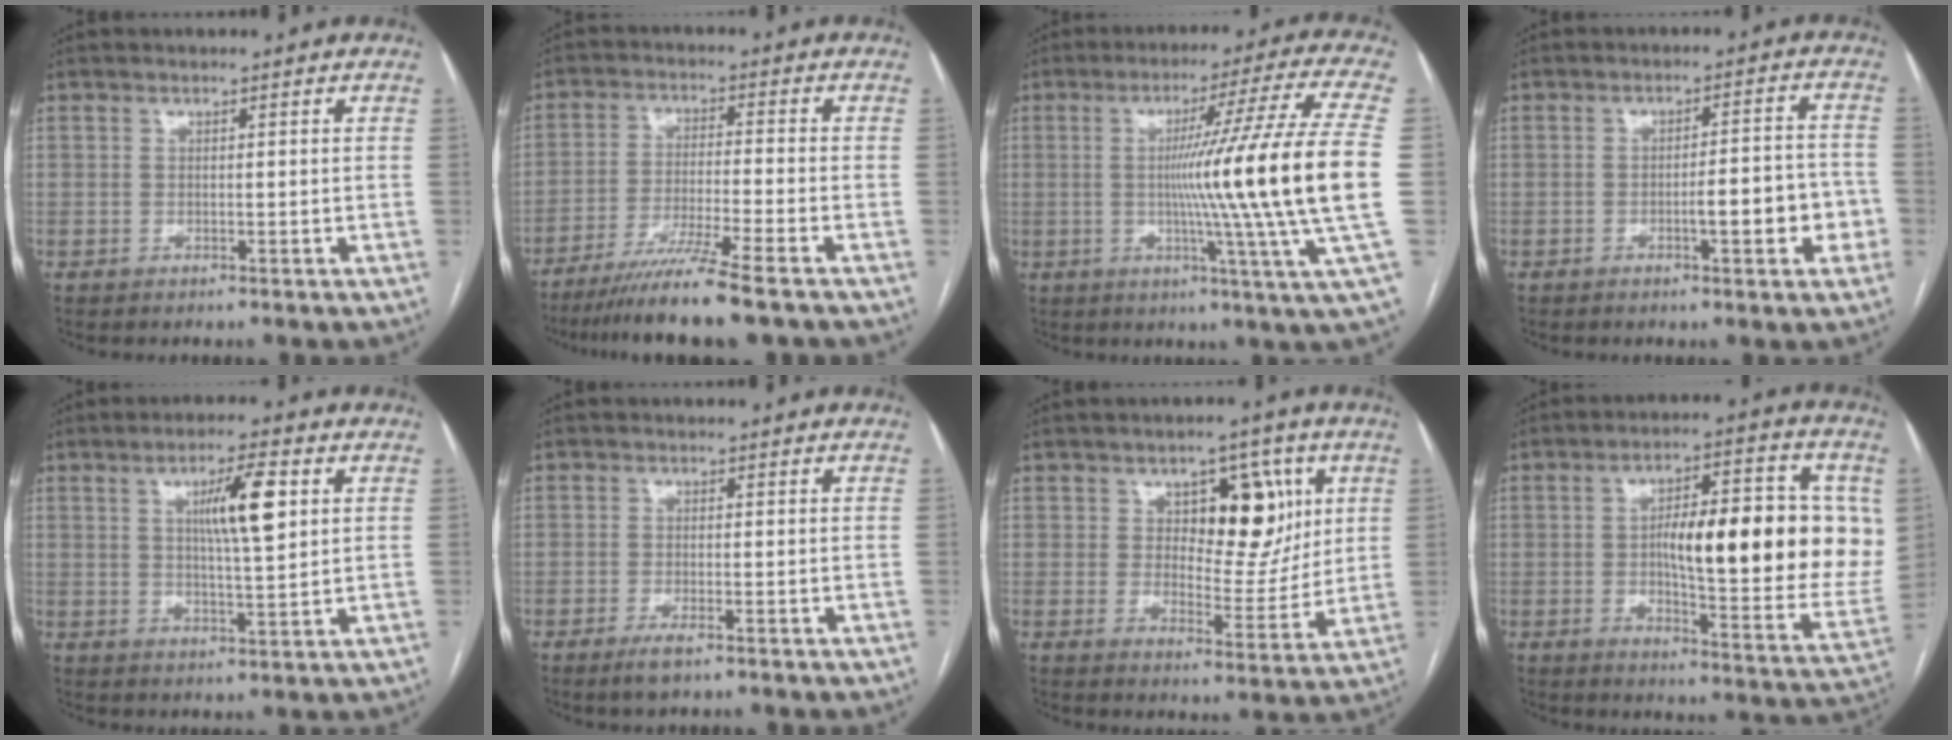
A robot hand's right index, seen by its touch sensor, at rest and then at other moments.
{"total": 10.2, "force": [-8.0, -1.6, 6.2], "torque": [-0.101, -0.035, -0.135]}
{"total": 20.6, "force": [-0.6, -3.2, 20.3], "torque": [-0.271, -0.010, -0.028]}
{"total": 7.4, "force": [-2.6, 1.5, 6.7], "torque": [-0.087, 0.021, -0.030]}
{"total": 7.9, "force": [2.4, 0.8, 7.4], "torque": [-0.126, 0.005, 0.041]}
{"total": 2.7, "force": [-1.8, 0.4, 2.0], "torque": [-0.040, -0.005, -0.033]}
{"total": 11.0, "force": [3.7, 5.5, 8.8], "torque": [-0.111, 0.015, 0.061]}
{"total": 22.1, "force": [2.5, 5.5, 21.3], "torque": [-0.259, 0.020, 0.040]}